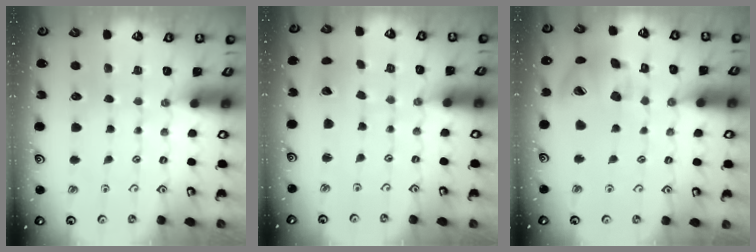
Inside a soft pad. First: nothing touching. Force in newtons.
{"total": 2.2, "press": 2.2, "slide": 0.2}
{"total": 14.2, "press": 14.1, "slide": 1.1}